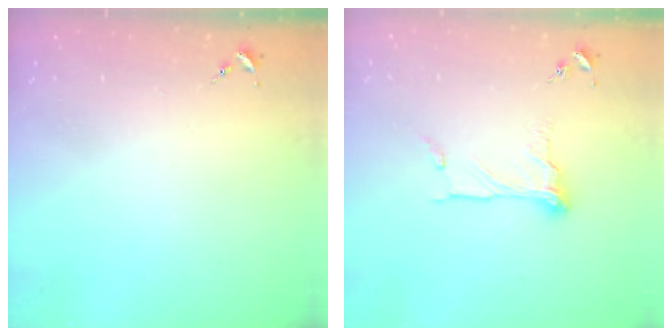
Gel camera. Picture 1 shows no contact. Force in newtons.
{"total": 10.2, "press": 10.2, "slide": 0.7}